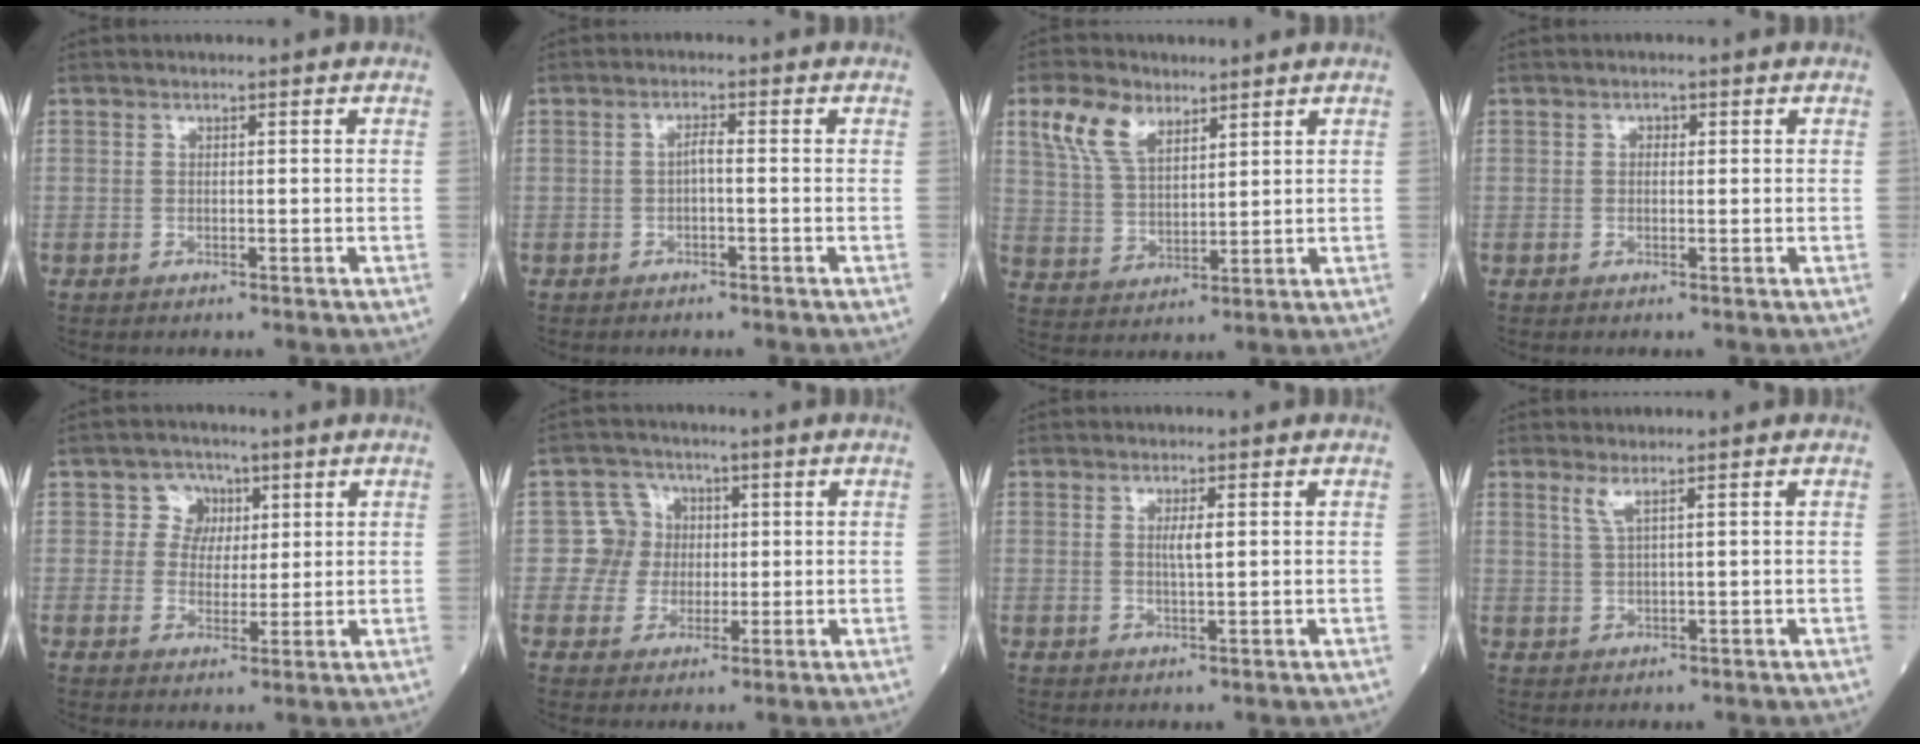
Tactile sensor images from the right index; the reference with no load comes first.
{"total": 1.4, "force": [-0.4, 0.2, 1.3], "torque": [-0.020, 0.004, -0.008]}
{"total": 7.9, "force": [4.7, 3.9, 4.9], "torque": [-0.112, 0.018, 0.099]}
{"total": 0.8, "force": [0.2, 0.6, 0.4], "torque": [-0.003, 0.002, 0.001]}
{"total": 4.2, "force": [1.4, 3.9, 0.8], "torque": [-0.006, 0.013, 0.018]}
{"total": 5.3, "force": [0.3, 5.3, 0.2], "torque": [0.008, 0.016, 0.006]}
{"total": 1.8, "force": [0.4, 0.1, 1.8], "torque": [-0.035, -0.001, 0.006]}
{"total": 1.7, "force": [1.0, -0.2, 1.4], "torque": [-0.037, 0.001, 0.023]}